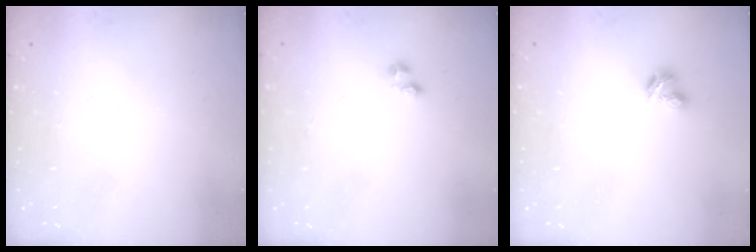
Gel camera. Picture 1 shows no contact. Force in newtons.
{"total": 1.6, "press": 1.5, "slide": 0.4}
{"total": 3.1, "press": 3.1, "slide": 0.5}